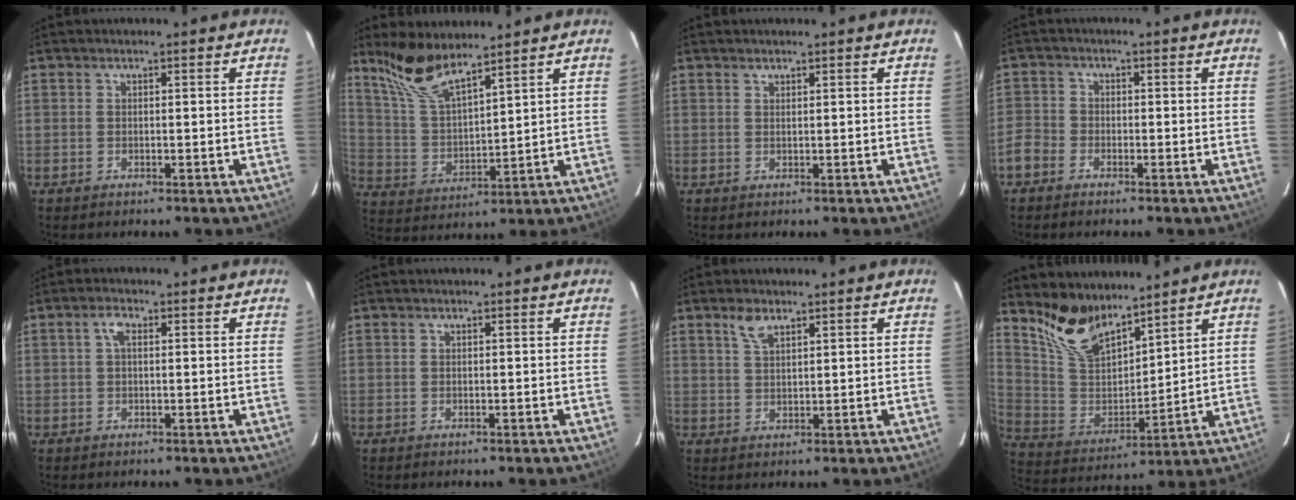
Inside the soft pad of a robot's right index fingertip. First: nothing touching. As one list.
[{"total": 10.5, "force": [8.5, 2.4, 5.6], "torque": [-0.115, 0.005, 0.178]}, {"total": 0.6, "force": [0.6, 0.0, 0.1], "torque": [-0.005, 0.000, 0.011]}, {"total": 4.4, "force": [-2.6, 3.4, 1.0], "torque": [-0.030, 0.012, -0.061]}, {"total": 2.2, "force": [0.5, 1.1, 1.9], "torque": [-0.039, 0.009, 0.008]}, {"total": 0.0}, {"total": 3.3, "force": [2.2, 1.4, 2.0], "torque": [-0.038, 0.005, 0.044]}, {"total": 13.5, "force": [10.7, 5.4, 6.1], "torque": [-0.135, 0.003, 0.220]}]